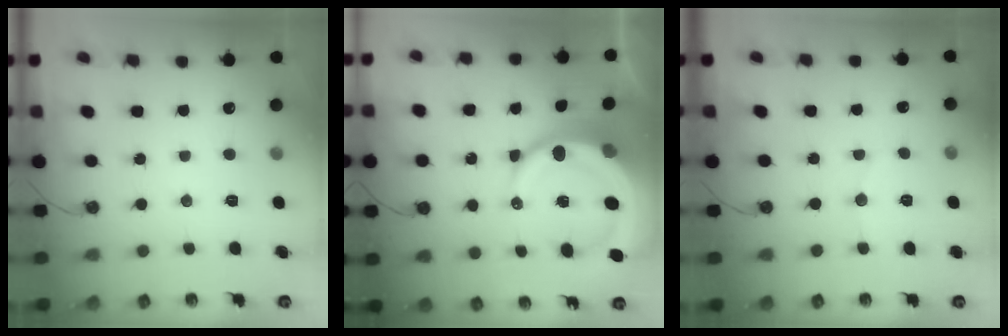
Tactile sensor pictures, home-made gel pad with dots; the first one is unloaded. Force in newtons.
{"total": 18.7, "press": 18.6, "slide": 1.9}
{"total": 6.4, "press": 6.4, "slide": 0.6}